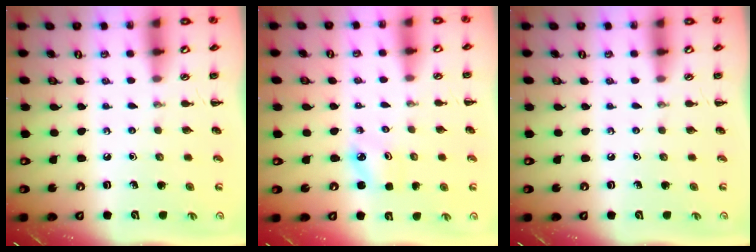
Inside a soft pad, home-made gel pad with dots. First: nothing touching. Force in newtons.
{"total": 2.3, "press": 2.3, "slide": 0.4}
{"total": 0.0}